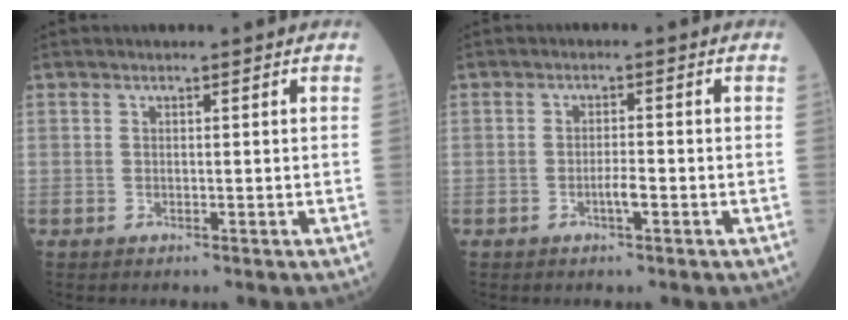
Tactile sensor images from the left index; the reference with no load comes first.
{"total": 1.9, "force": [-1.1, 0.1, 1.6], "torque": [-0.029, -0.003, -0.021]}